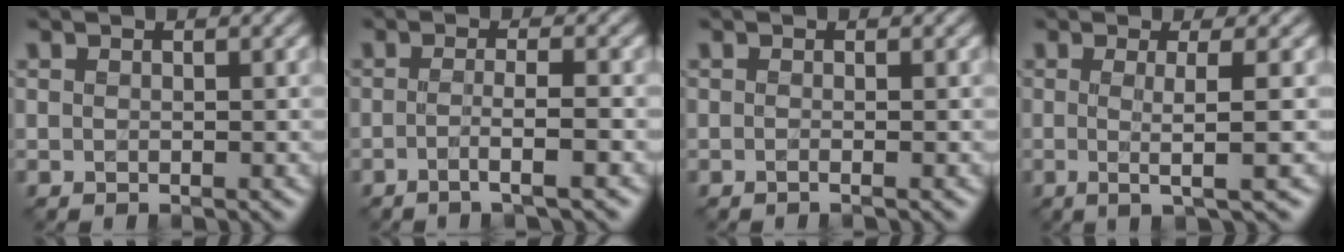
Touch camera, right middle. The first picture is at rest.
{"total": 2.5, "force": [-1.1, 0.4, 2.2], "torque": [-0.029, 0.000, -0.031]}
{"total": 0.7, "force": [-0.3, 0.2, 0.6], "torque": [-0.007, -0.008, -0.009]}
{"total": 3.4, "force": [-0.2, 0.5, 3.4], "torque": [-0.055, -0.006, -0.008]}